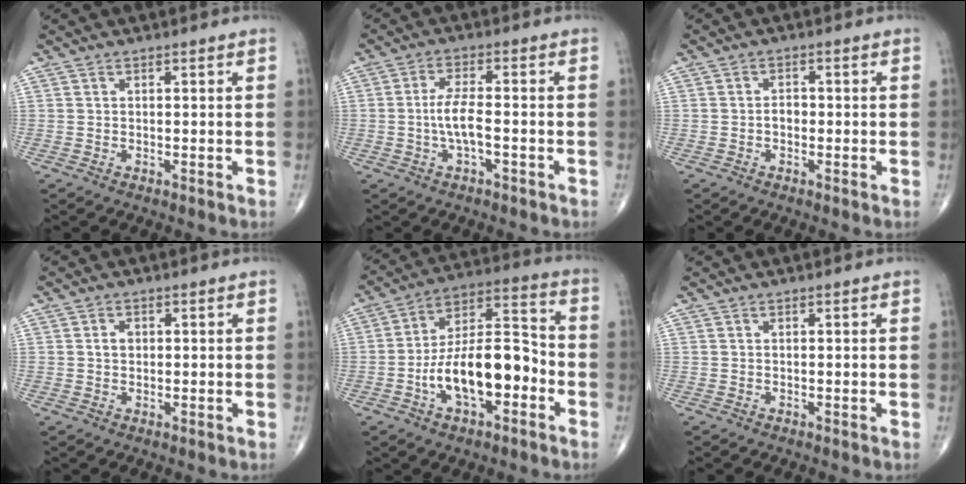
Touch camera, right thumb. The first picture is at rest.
{"total": 7.0, "force": [-1.4, 2.2, 6.5], "torque": [-0.146, 0.020, -0.028]}
{"total": 1.8, "force": [-0.5, 1.3, 1.1], "torque": [-0.009, 0.006, -0.012]}
{"total": 1.7, "force": [0.3, 1.4, 0.9], "torque": [-0.008, 0.003, 0.005]}
{"total": 16.7, "force": [-4.9, 8.0, 13.8], "torque": [-0.218, 0.047, -0.085]}
{"total": 0.0}